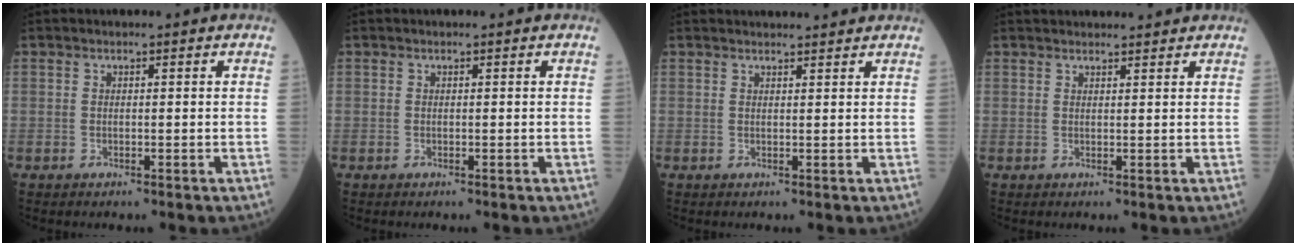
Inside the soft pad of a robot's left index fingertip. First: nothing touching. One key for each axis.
{"total": 0.0}
{"total": 4.7, "fx": 4.5, "fy": 0.2, "fz": 1.3, "tx": -0.016, "ty": 0.017, "tz": 0.051}
{"total": 6.4, "fx": 6.0, "fy": 0.7, "fz": 2.1, "tx": -0.024, "ty": 0.025, "tz": 0.074}